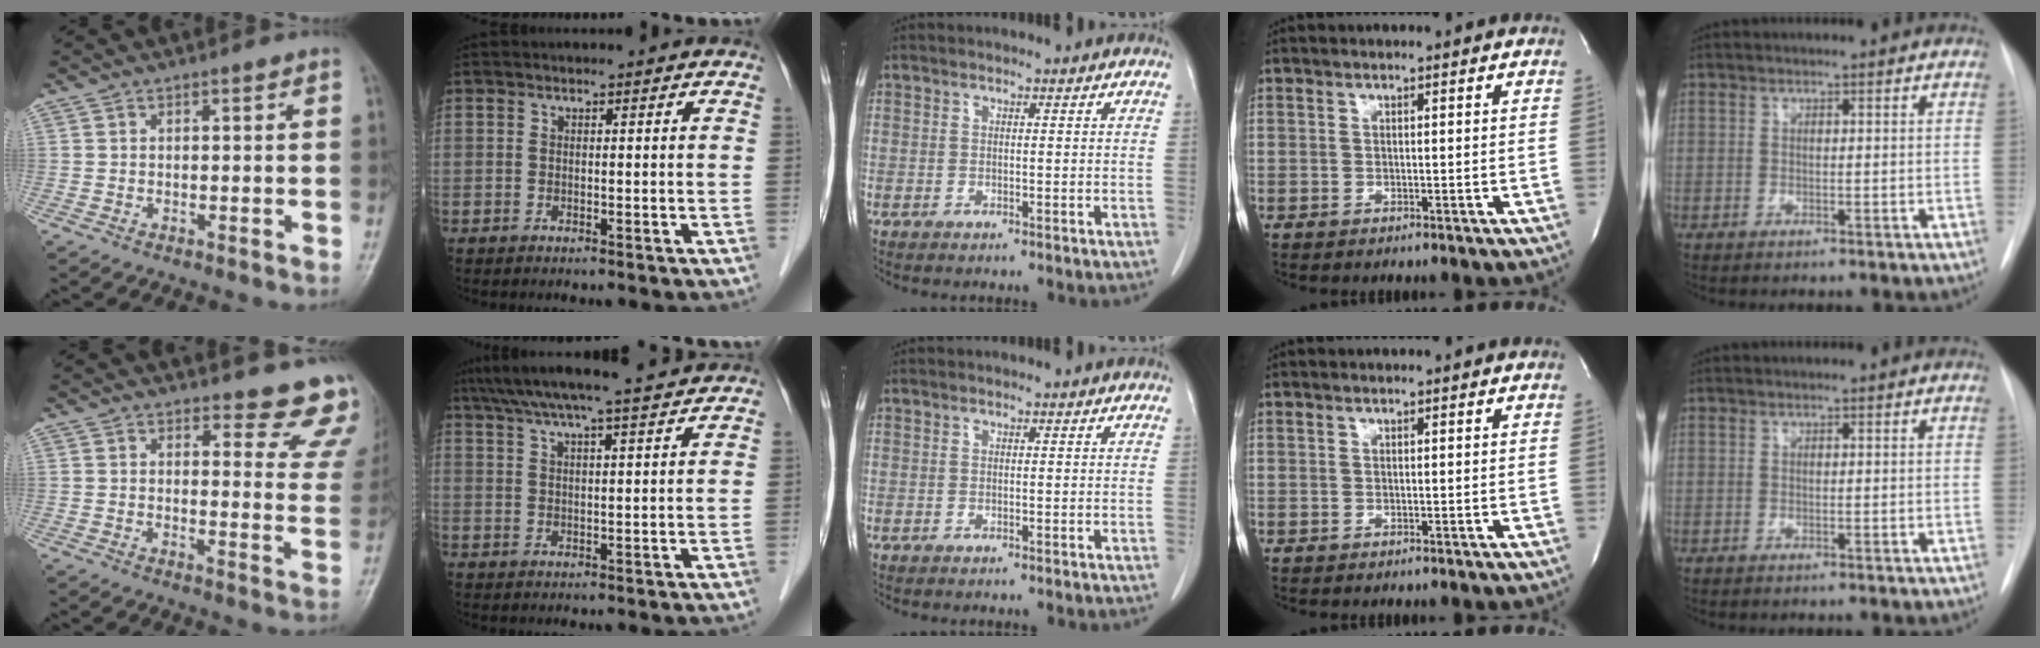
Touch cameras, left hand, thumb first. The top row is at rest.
{"thumb": {"total": 12.8, "force": [12.2, 3.3, 1.9], "torque": [0.028, -0.120, 0.106]}, "index": {"total": 11.1, "force": [9.6, -0.2, 5.6], "torque": [-0.095, 0.022, 0.136]}}